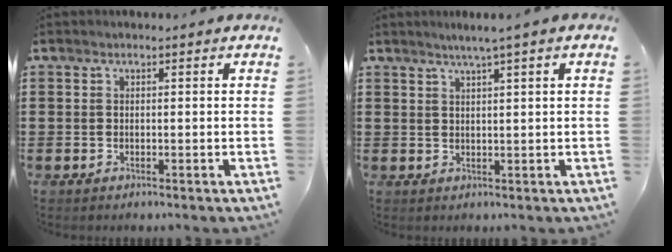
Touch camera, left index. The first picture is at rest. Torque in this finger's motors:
{"motor_torque": [1.13, -1.01, 0.19, 0.08]}